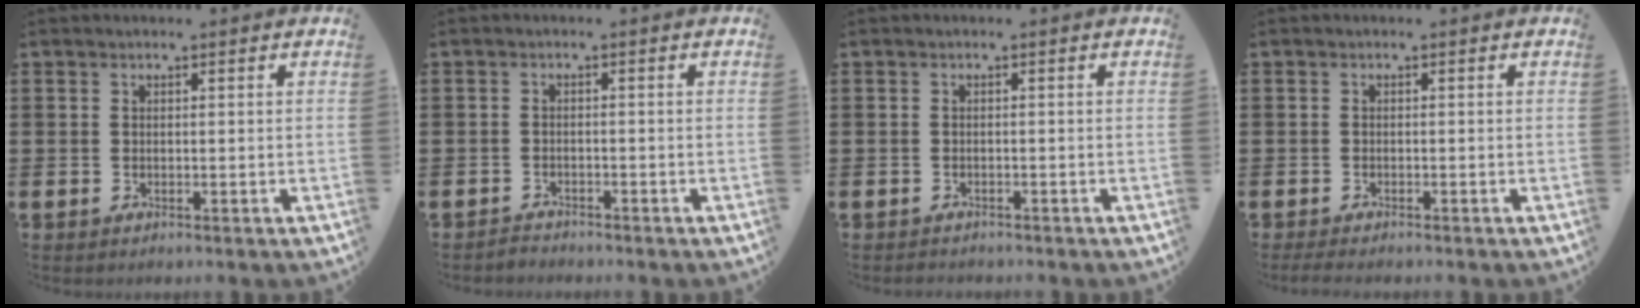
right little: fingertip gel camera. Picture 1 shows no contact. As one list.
[{"total": 1.2, "force": [-1.2, 0.1, -0.2], "torque": [0.000, 0.003, -0.025]}, {"total": 0.6, "force": [-0.5, 0.1, -0.1], "torque": [-0.001, -0.001, -0.012]}, {"total": 0.9, "force": [-0.7, 0.1, 0.6], "torque": [-0.011, -0.002, -0.015]}]